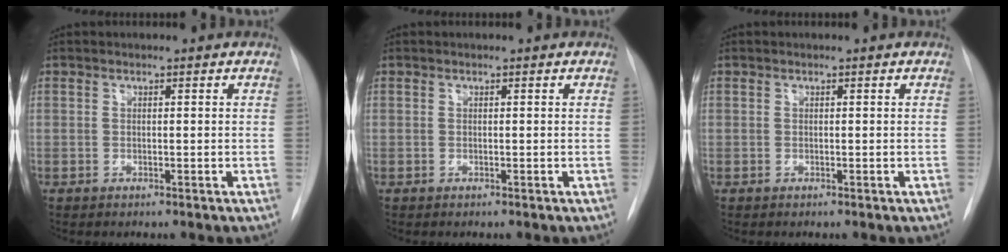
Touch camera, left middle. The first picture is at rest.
{"total": 0.0}
{"total": 0.0}